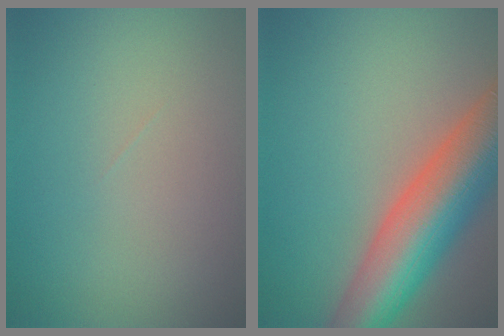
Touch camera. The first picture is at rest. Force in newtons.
{"total": 11.3, "press": 11.3, "slide": 0.6}